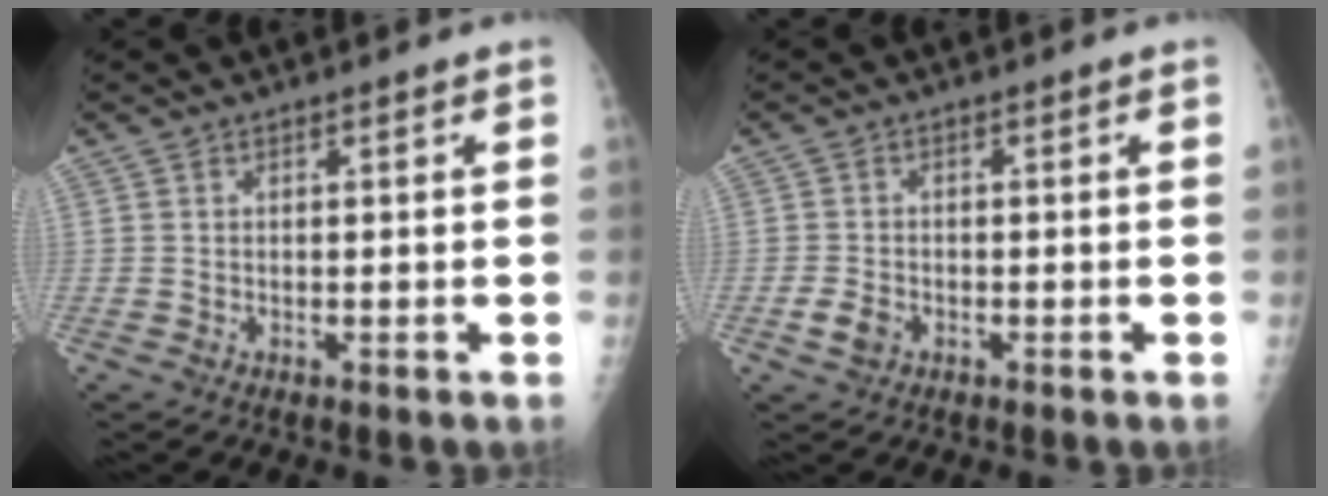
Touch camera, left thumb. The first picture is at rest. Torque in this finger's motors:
{"motor_torque": [-0.42, 0.32, 0.13, 0.05, 0.02]}